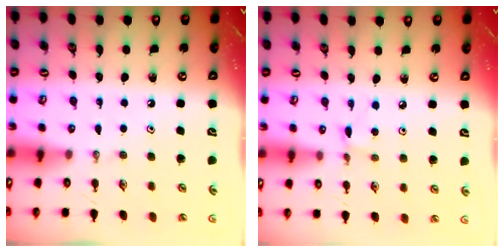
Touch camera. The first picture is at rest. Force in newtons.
{"total": 2.4, "press": 2.4, "slide": 0.3}